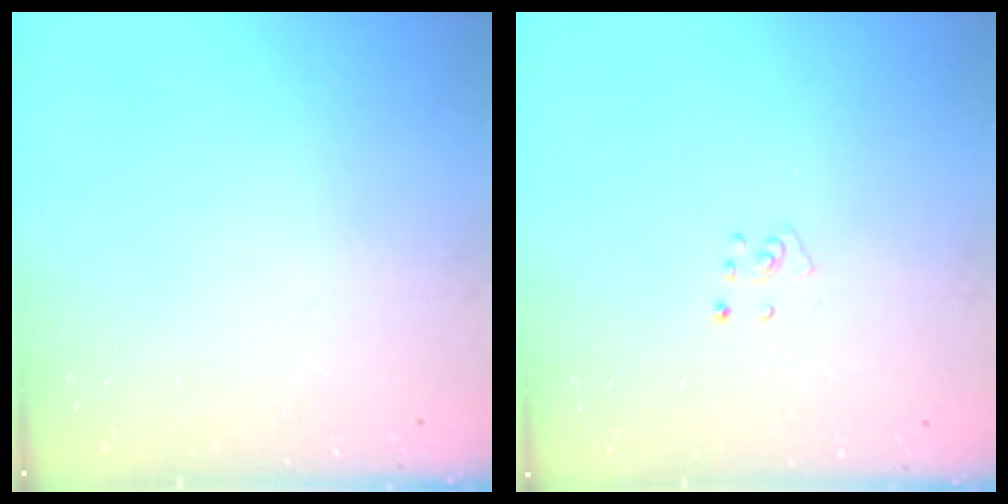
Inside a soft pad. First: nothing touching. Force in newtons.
{"total": 3.7, "press": 3.7, "slide": 0.3}